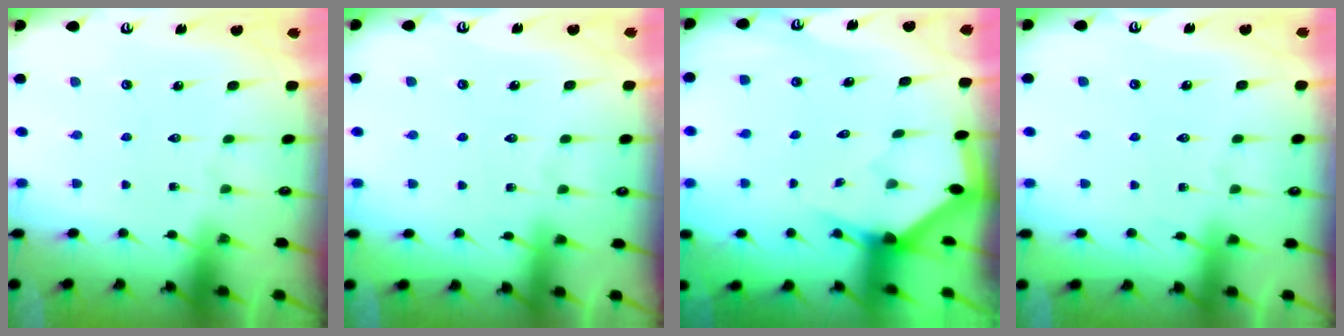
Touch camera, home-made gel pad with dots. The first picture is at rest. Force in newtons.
{"total": 4.6, "press": 4.5, "slide": 0.7}
{"total": 2.3, "press": 2.3, "slide": 0.1}
{"total": 2.6, "press": 2.6, "slide": 0.4}